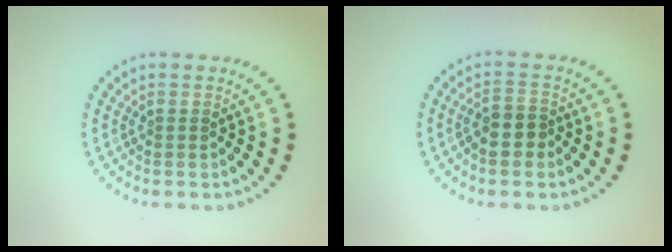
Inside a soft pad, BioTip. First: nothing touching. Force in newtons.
{"total": 2.6, "press": 2.3, "slide": 1.0}